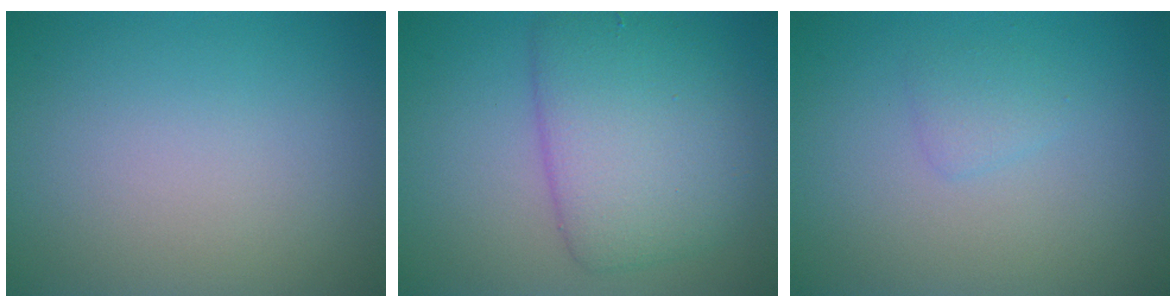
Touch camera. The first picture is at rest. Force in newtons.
{"total": 6.4, "press": 6.4, "slide": 0.1}
{"total": 1.1, "press": 1.1, "slide": 0.0}